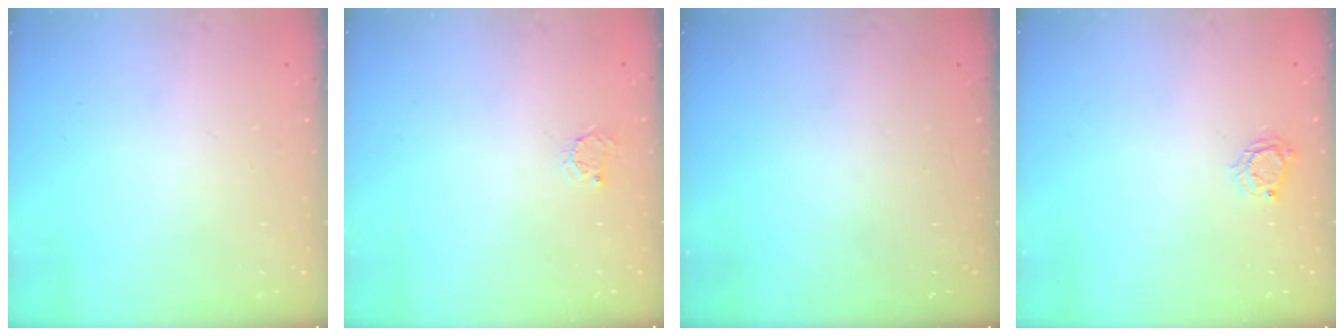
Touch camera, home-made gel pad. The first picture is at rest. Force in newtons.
{"total": 2.3, "press": 2.3, "slide": 0.3}
{"total": 0.0}
{"total": 3.8, "press": 3.8, "slide": 0.4}